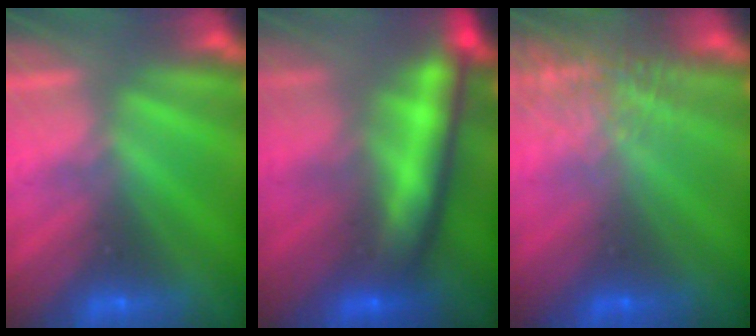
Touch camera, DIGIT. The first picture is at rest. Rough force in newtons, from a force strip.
{"total": 6.9}
{"total": 6.1}